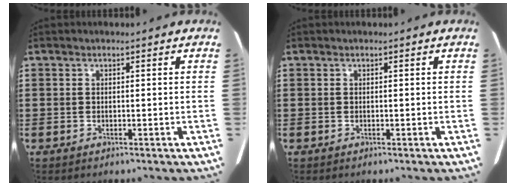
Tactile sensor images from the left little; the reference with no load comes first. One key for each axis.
{"total": 0.0}